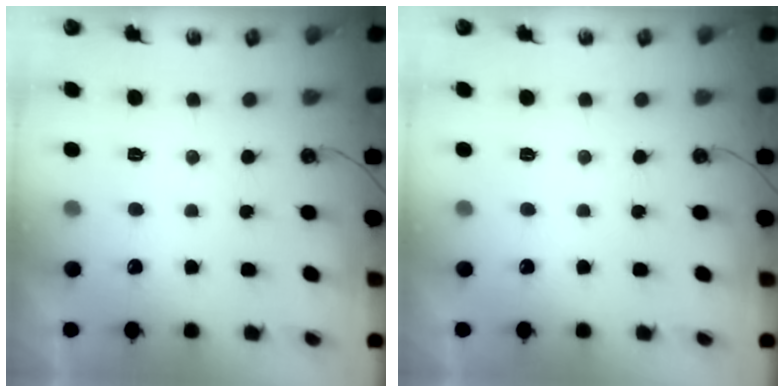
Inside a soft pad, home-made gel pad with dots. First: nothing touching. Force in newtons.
{"total": 0.0}